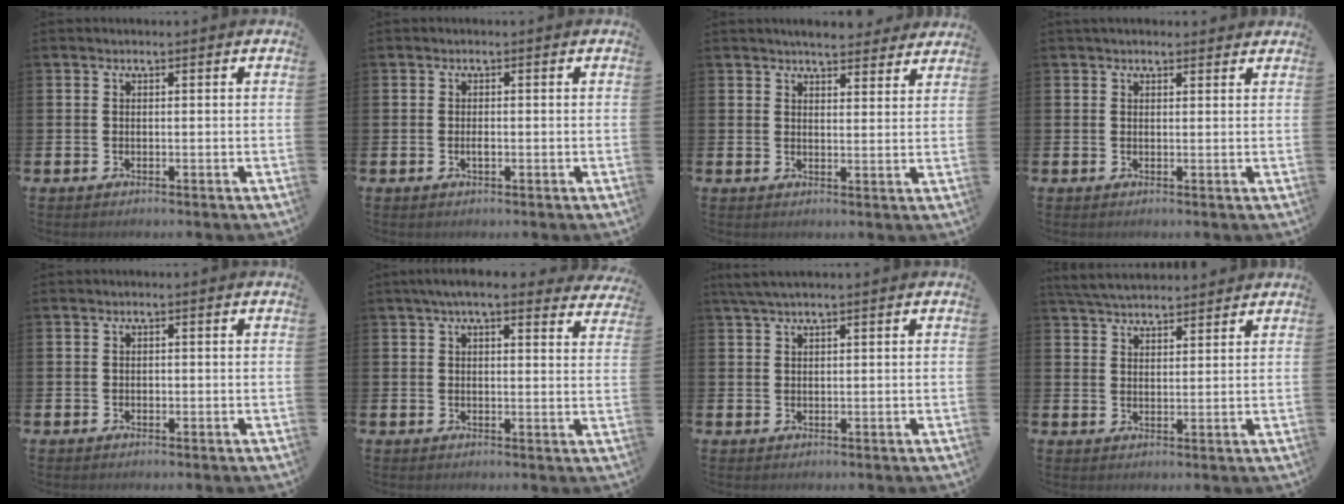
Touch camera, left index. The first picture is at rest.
{"total": 1.0, "force": [-0.2, 0.4, 0.9], "torque": [-0.023, 0.002, -0.003]}
{"total": 4.9, "force": [4.8, 0.9, 0.7], "torque": [-0.014, -0.022, 0.086]}
{"total": 1.5, "force": [1.4, 0.5, 0.3], "torque": [-0.001, -0.001, 0.024]}
{"total": 0.5, "force": [-0.1, 0.5, 0.2], "torque": [-0.004, 0.004, -0.003]}
{"total": 5.3, "force": [4.7, 0.9, 2.4], "torque": [-0.049, -0.012, 0.083]}
{"total": 2.0, "force": [1.6, 0.0, 1.2], "torque": [-0.031, 0.005, 0.030]}
{"total": 4.6, "force": [4.5, 0.7, 0.8], "torque": [-0.032, -0.016, 0.084]}